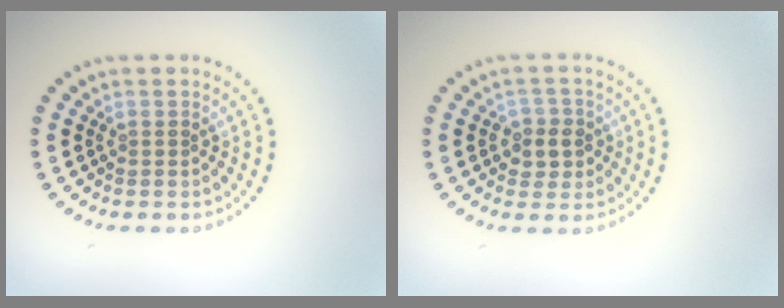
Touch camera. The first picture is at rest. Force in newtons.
{"total": 2.6, "press": 2.4, "slide": 0.9}